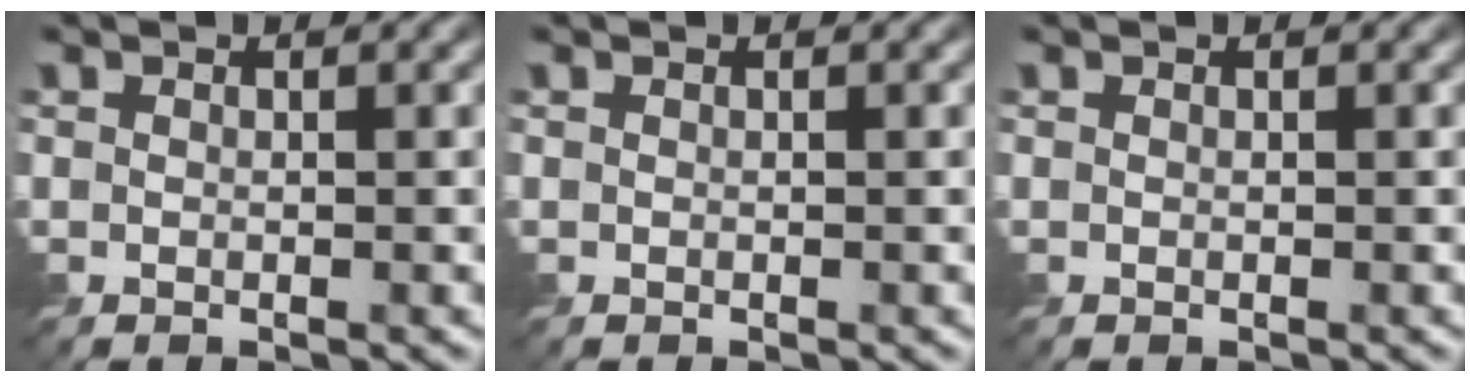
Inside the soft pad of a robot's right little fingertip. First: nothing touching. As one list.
[{"total": 0.0}, {"total": 0.0}]